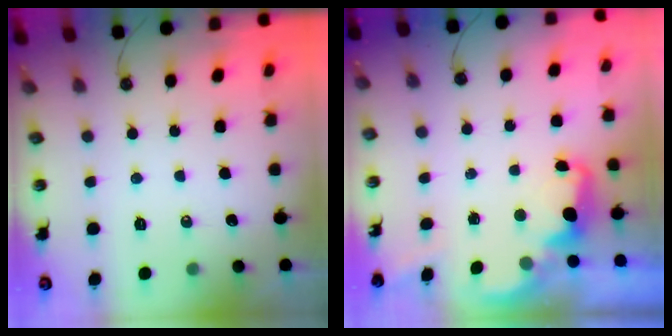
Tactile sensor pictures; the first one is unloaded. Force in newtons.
{"total": 2.5, "press": 2.4, "slide": 0.5}